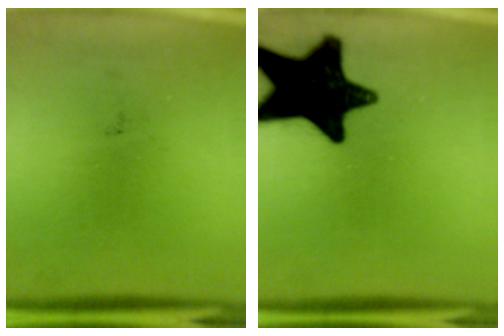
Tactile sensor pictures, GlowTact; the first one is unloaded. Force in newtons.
{"total": 16.7}